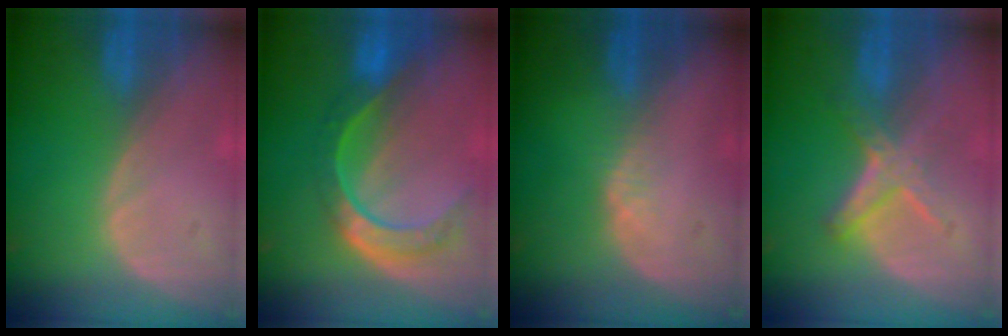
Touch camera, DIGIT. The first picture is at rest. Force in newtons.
{"total": 8.8, "press": 7.4, "slide": 4.7}
{"total": 1.4, "press": 1.2, "slide": 0.7}
{"total": 5.2, "press": 5.1, "slide": 0.9}